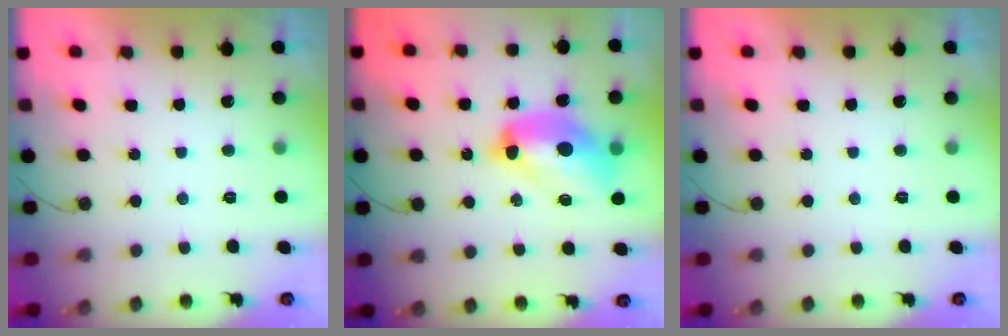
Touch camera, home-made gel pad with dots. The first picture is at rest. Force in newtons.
{"total": 14.6, "press": 14.6, "slide": 1.2}
{"total": 0.0}